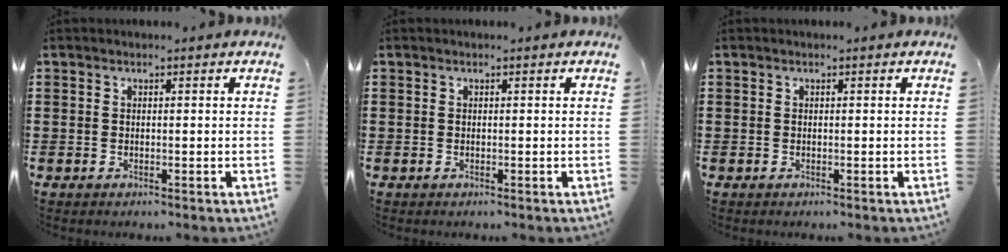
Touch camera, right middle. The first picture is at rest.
{"total": 0.0}
{"total": 0.0}